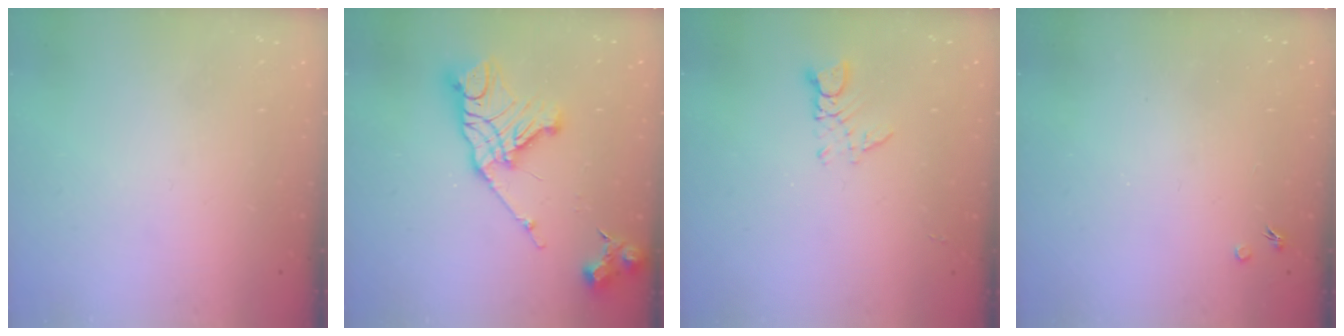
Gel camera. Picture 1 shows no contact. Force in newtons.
{"total": 16.4, "press": 16.3, "slide": 1.5}
{"total": 3.3, "press": 3.3, "slide": 0.3}
{"total": 1.7, "press": 1.7, "slide": 0.3}